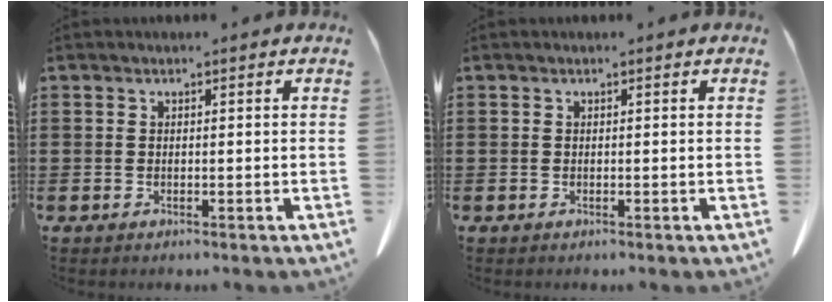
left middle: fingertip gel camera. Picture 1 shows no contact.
{"total": 0.0}